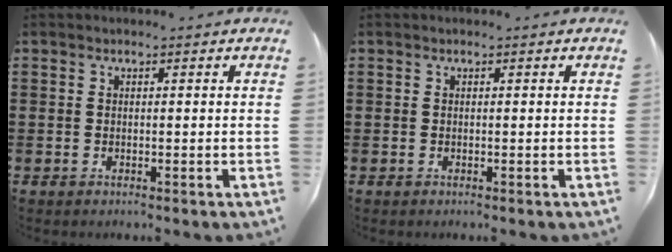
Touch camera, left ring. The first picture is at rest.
{"total": 0.0}